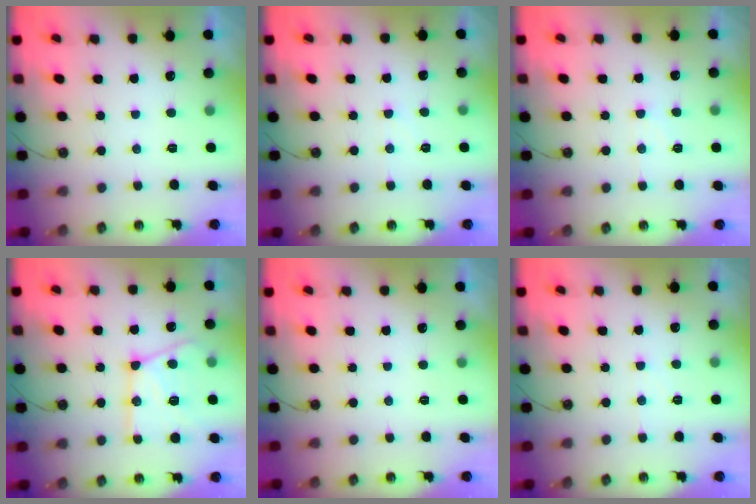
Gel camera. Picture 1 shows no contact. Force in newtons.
{"total": 2.7, "press": 2.6, "slide": 0.6}
{"total": 7.4, "press": 7.4, "slide": 0.8}
{"total": 18.4, "press": 18.4, "slide": 1.3}
{"total": 0.0}
{"total": 4.4, "press": 4.4, "slide": 0.7}